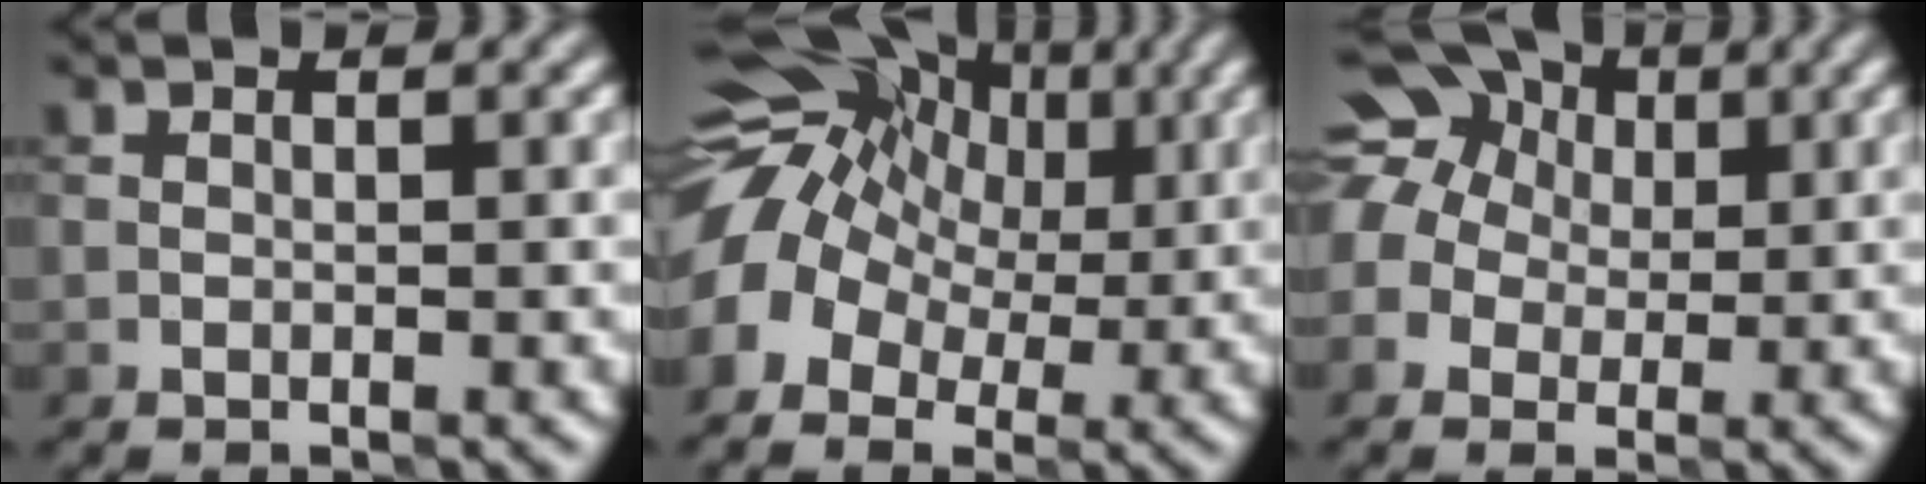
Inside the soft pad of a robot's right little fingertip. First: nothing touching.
{"total": 11.3, "force": [1.8, 8.1, 7.7], "torque": [-0.140, 0.016, 0.034]}
{"total": 13.4, "force": [4.4, 11.2, 6.0], "torque": [-0.140, 0.054, 0.048]}